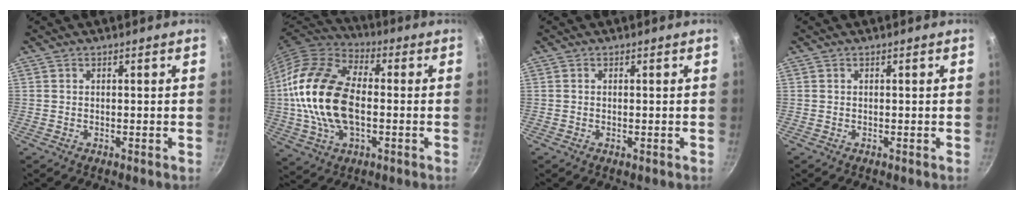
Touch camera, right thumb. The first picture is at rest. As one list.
[{"total": 20.4, "force": [-0.8, 12.2, 16.3], "torque": [-0.308, 0.026, -0.025]}, {"total": 0.6, "force": [-0.2, 0.1, 0.6], "torque": [-0.012, 0.001, -0.005]}, {"total": 0.0}]